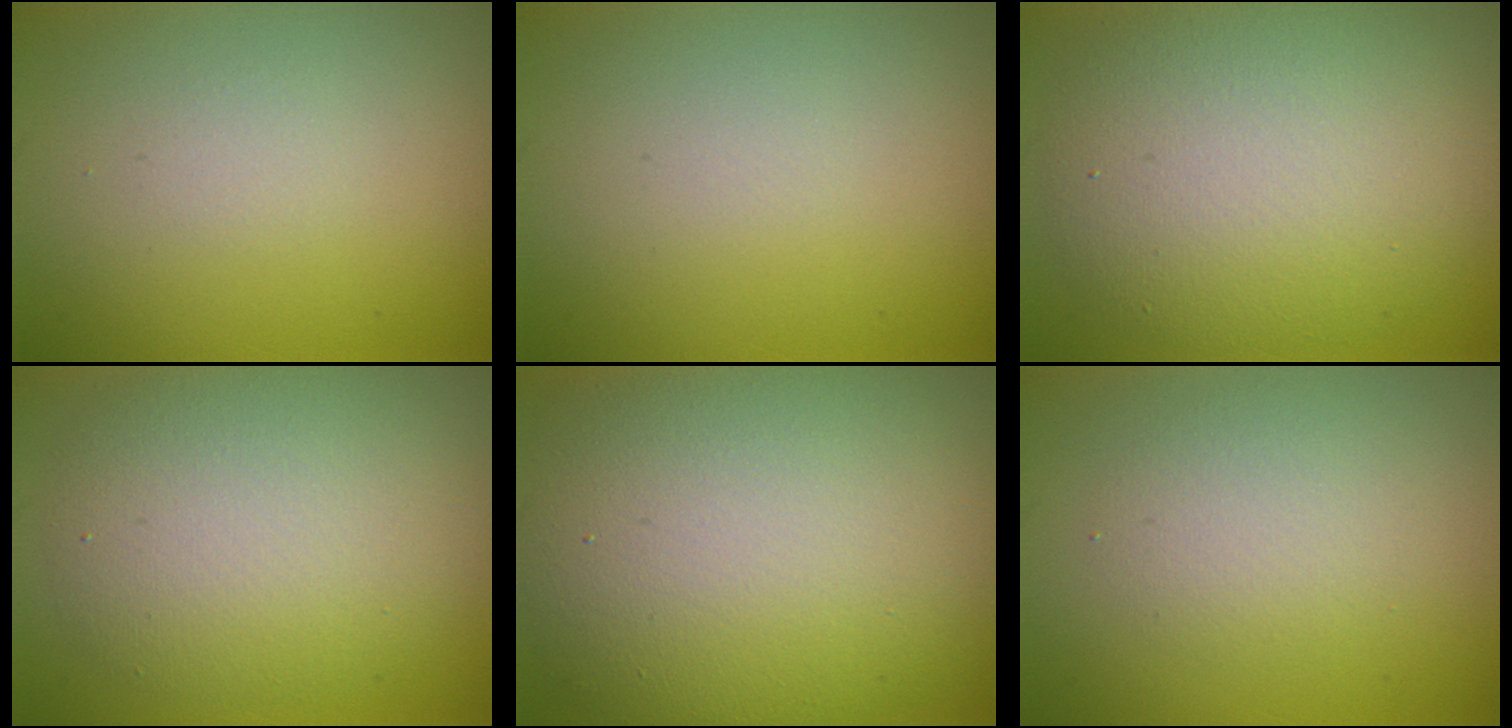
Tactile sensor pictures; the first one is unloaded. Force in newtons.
{"total": 0.0}
{"total": 9.3, "press": 9.3, "slide": 0.7}
{"total": 6.8, "press": 6.8, "slide": 0.5}
{"total": 13.5, "press": 13.5, "slide": 0.8}
{"total": 2.5, "press": 2.4, "slide": 0.1}